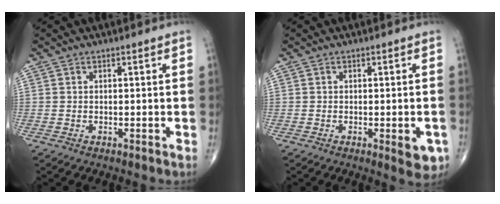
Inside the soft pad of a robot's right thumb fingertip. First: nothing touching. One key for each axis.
{"total": 4.6, "fx": -1.6, "fy": 1.7, "fz": 4.0, "tx": -0.031, "ty": -0.004, "tz": -0.015}